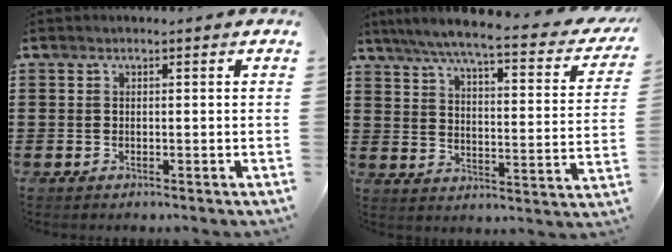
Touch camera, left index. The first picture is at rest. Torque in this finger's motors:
{"motor_torque": [1.56, 0.57, 0.51, 0.21]}